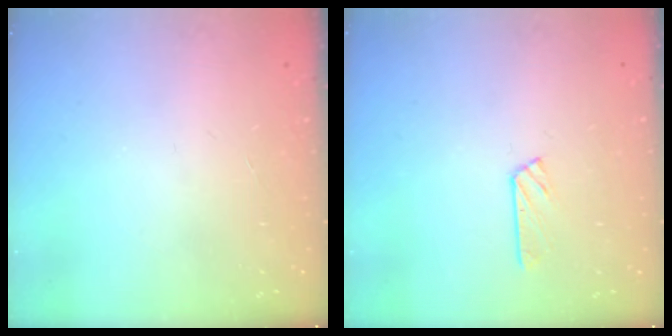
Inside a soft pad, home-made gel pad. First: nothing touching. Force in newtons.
{"total": 2.9, "press": 2.8, "slide": 0.3}